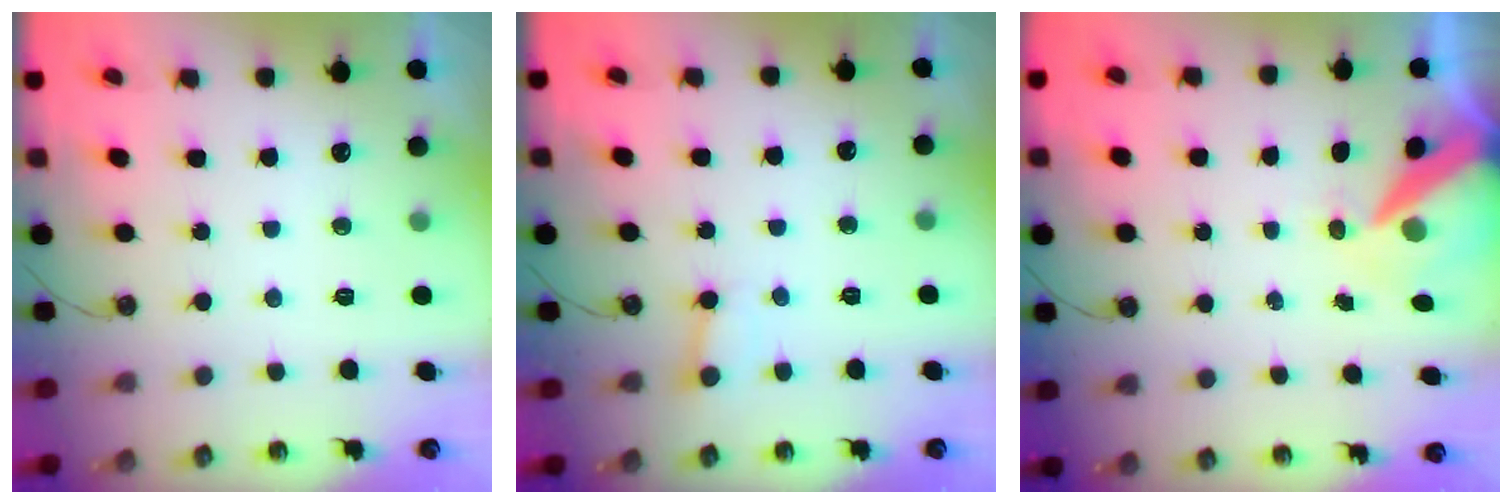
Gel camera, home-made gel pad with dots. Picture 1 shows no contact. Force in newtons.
{"total": 2.5, "press": 2.4, "slide": 0.4}
{"total": 11.4, "press": 11.4, "slide": 1.2}